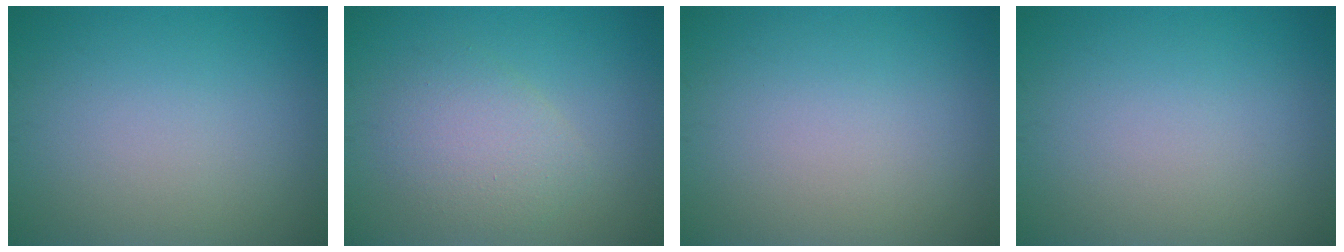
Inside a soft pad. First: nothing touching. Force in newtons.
{"total": 3.3, "press": 3.3, "slide": 0.2}
{"total": 0.0}
{"total": 0.0}